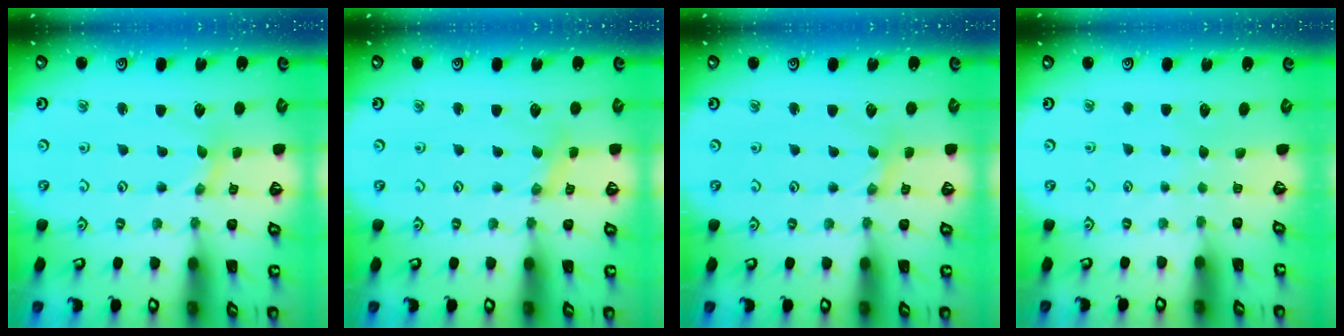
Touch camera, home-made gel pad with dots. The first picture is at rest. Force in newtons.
{"total": 1.7, "press": 1.7, "slide": 0.3}
{"total": 1.3, "press": 1.2, "slide": 0.3}
{"total": 0.6, "press": 0.6, "slide": 0.1}